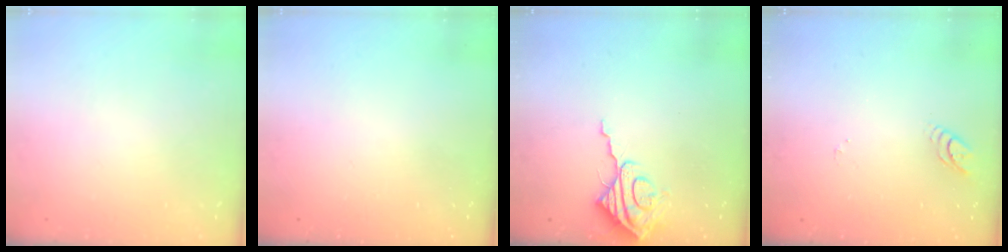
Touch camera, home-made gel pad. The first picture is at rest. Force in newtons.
{"total": 0.0}
{"total": 9.2, "press": 9.2, "slide": 0.3}
{"total": 3.0, "press": 3.0, "slide": 0.3}